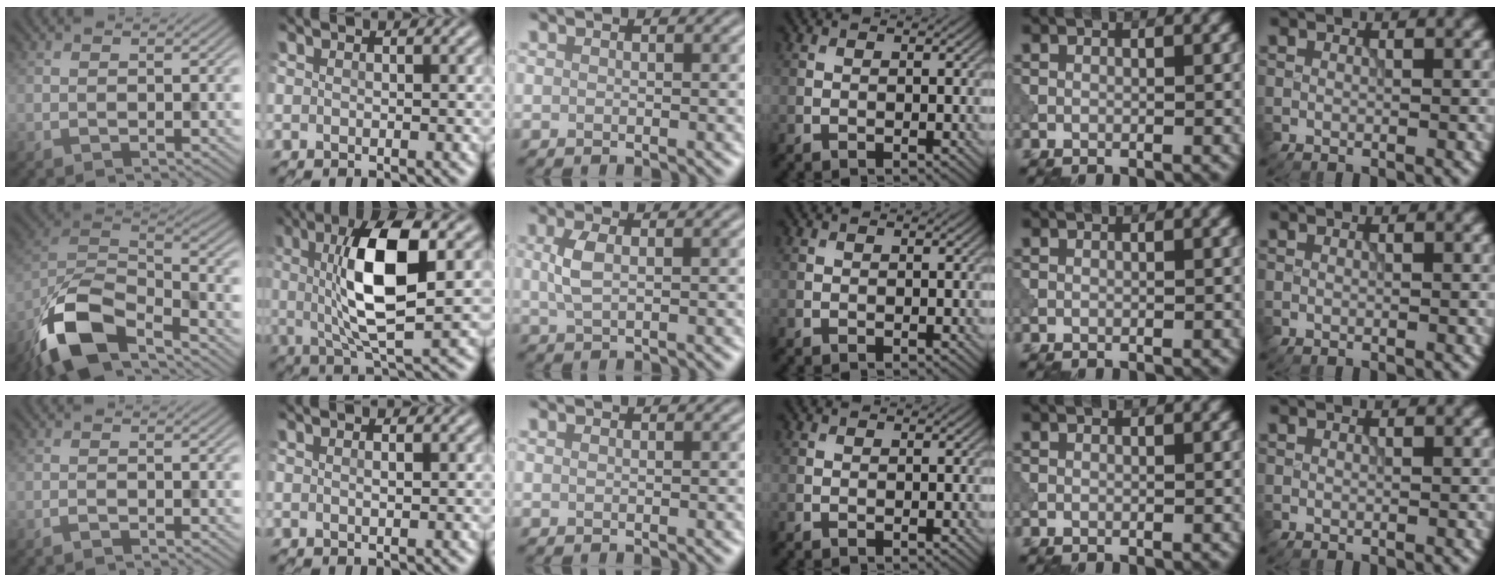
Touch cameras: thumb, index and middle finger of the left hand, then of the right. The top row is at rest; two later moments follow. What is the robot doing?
{"motion": "shake", "object": "bell"}